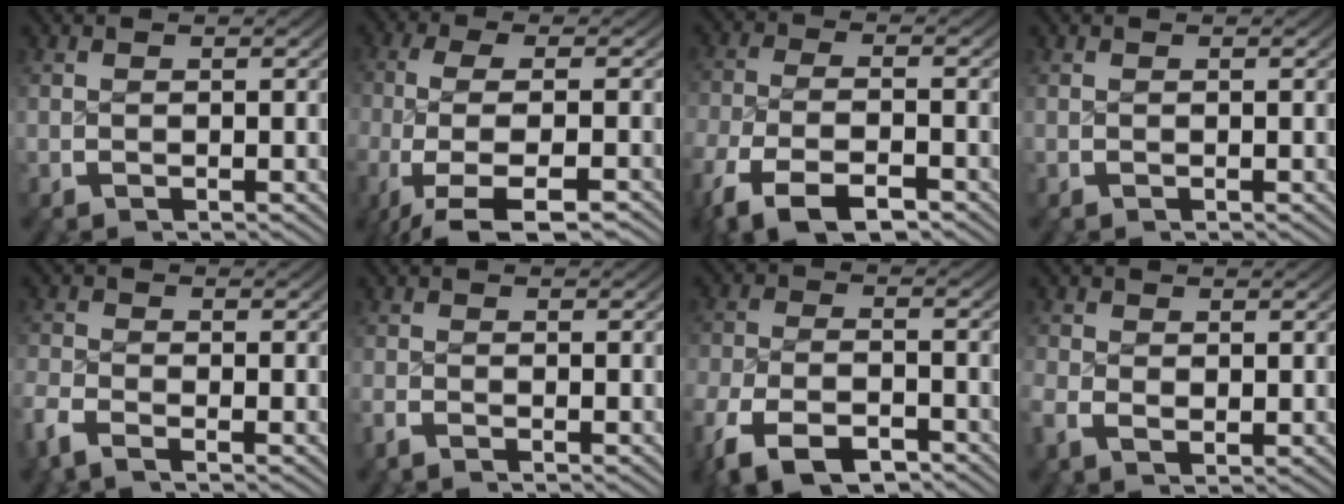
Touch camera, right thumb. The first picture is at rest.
{"total": 9.6, "force": [-3.5, 4.6, 7.6], "torque": [-0.177, -0.031, -0.033]}
{"total": 8.0, "force": [-5.2, 3.7, 4.9], "torque": [-0.115, -0.025, -0.068]}
{"total": 0.0}
{"total": 2.4, "force": [-1.7, 1.1, 1.1], "torque": [-0.027, -0.005, -0.038]}
{"total": 1.3, "force": [-1.1, 0.5, 0.3], "torque": [-0.005, -0.003, -0.027]}
{"total": 6.7, "force": [-4.5, 3.3, 3.7], "torque": [-0.076, -0.019, -0.066]}
{"total": 2.0, "force": [-0.4, 1.6, 1.1], "torque": [-0.027, -0.010, -0.003]}